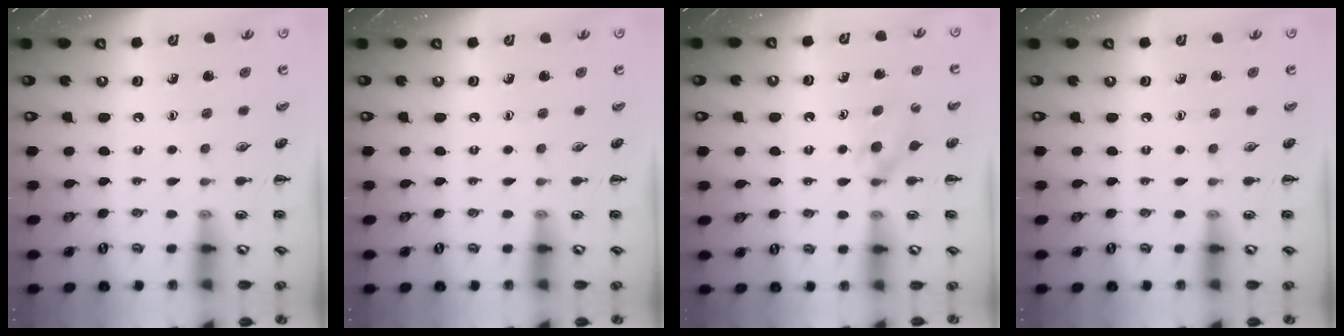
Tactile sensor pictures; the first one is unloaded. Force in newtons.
{"total": 0.0}
{"total": 4.5, "press": 4.2, "slide": 1.5}
{"total": 0.0}